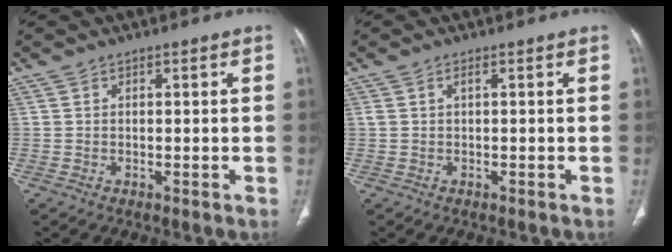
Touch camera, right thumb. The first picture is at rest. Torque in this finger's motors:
{"motor_torque": [-0.21, -0.27, -0.04, 0.54, 0.03]}